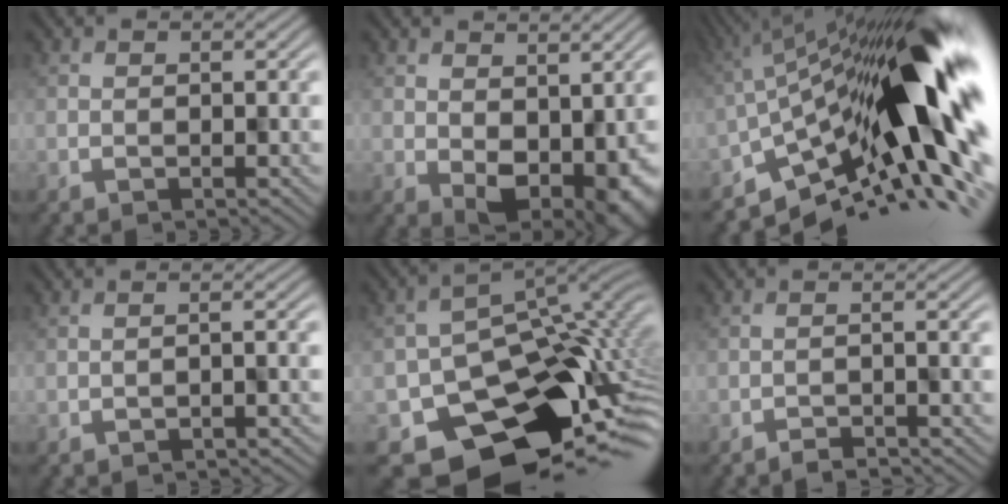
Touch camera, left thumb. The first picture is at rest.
{"total": 8.3, "force": [-1.3, 5.6, 5.9], "torque": [-0.078, -0.047, 0.012]}
{"total": 16.3, "force": [-2.8, 5.9, 14.9], "torque": [-0.205, 0.010, -0.080]}
{"total": 1.3, "force": [-1.1, -0.1, -0.7], "torque": [0.016, 0.006, -0.020]}
{"total": 13.2, "force": [-6.2, 9.7, 6.5], "torque": [-0.100, -0.054, -0.081]}
{"total": 2.0, "force": [-2.0, -0.1, -0.5], "torque": [0.010, 0.006, -0.036]}